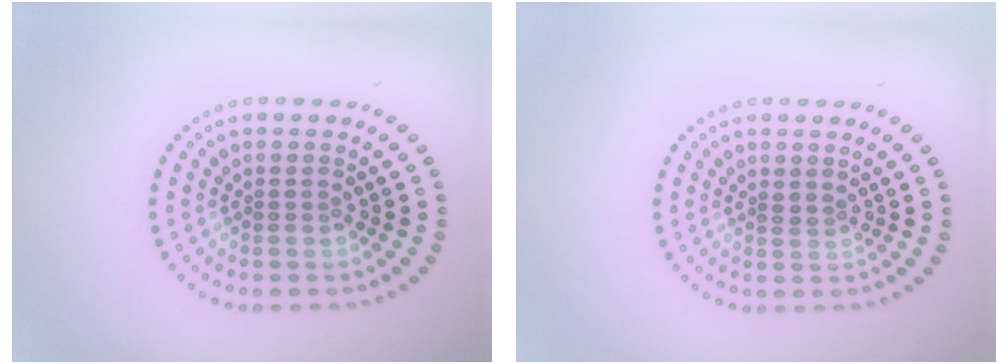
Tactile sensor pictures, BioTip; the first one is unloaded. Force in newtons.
{"total": 0.5, "press": 0.3, "slide": 0.4}